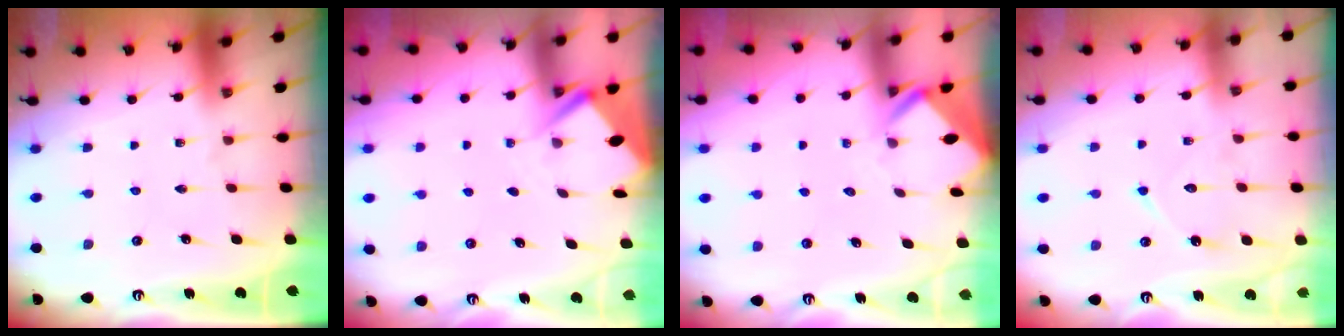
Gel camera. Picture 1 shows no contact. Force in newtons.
{"total": 3.0, "press": 2.9, "slide": 0.4}
{"total": 2.5, "press": 2.5, "slide": 0.1}
{"total": 8.4, "press": 8.4, "slide": 0.7}